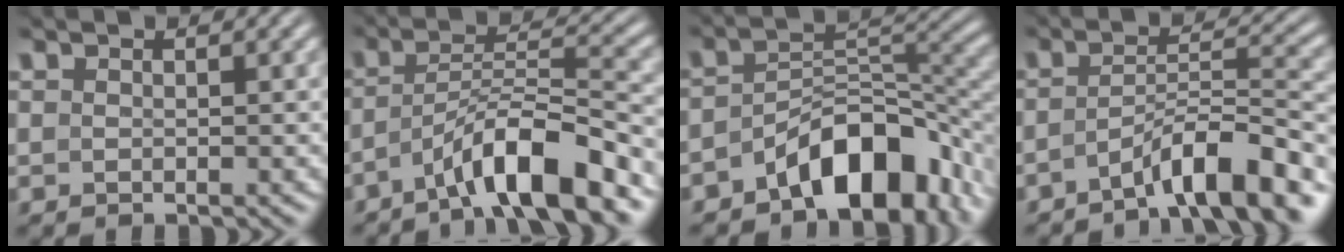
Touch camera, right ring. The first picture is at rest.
{"total": 6.3, "force": [-3.4, 1.8, 4.9], "torque": [-0.083, -0.010, -0.051]}
{"total": 9.9, "force": [-5.9, 4.6, 6.6], "torque": [-0.088, -0.014, -0.083]}
{"total": 6.4, "force": [-4.3, 1.5, 4.5], "torque": [-0.065, -0.009, -0.061]}